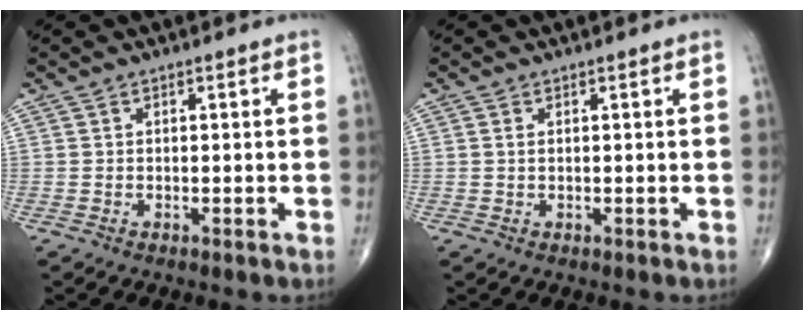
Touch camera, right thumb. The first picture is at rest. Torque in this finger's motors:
{"motor_torque": [-0.31, 0.15, -0.23, -0.12, 0.00]}